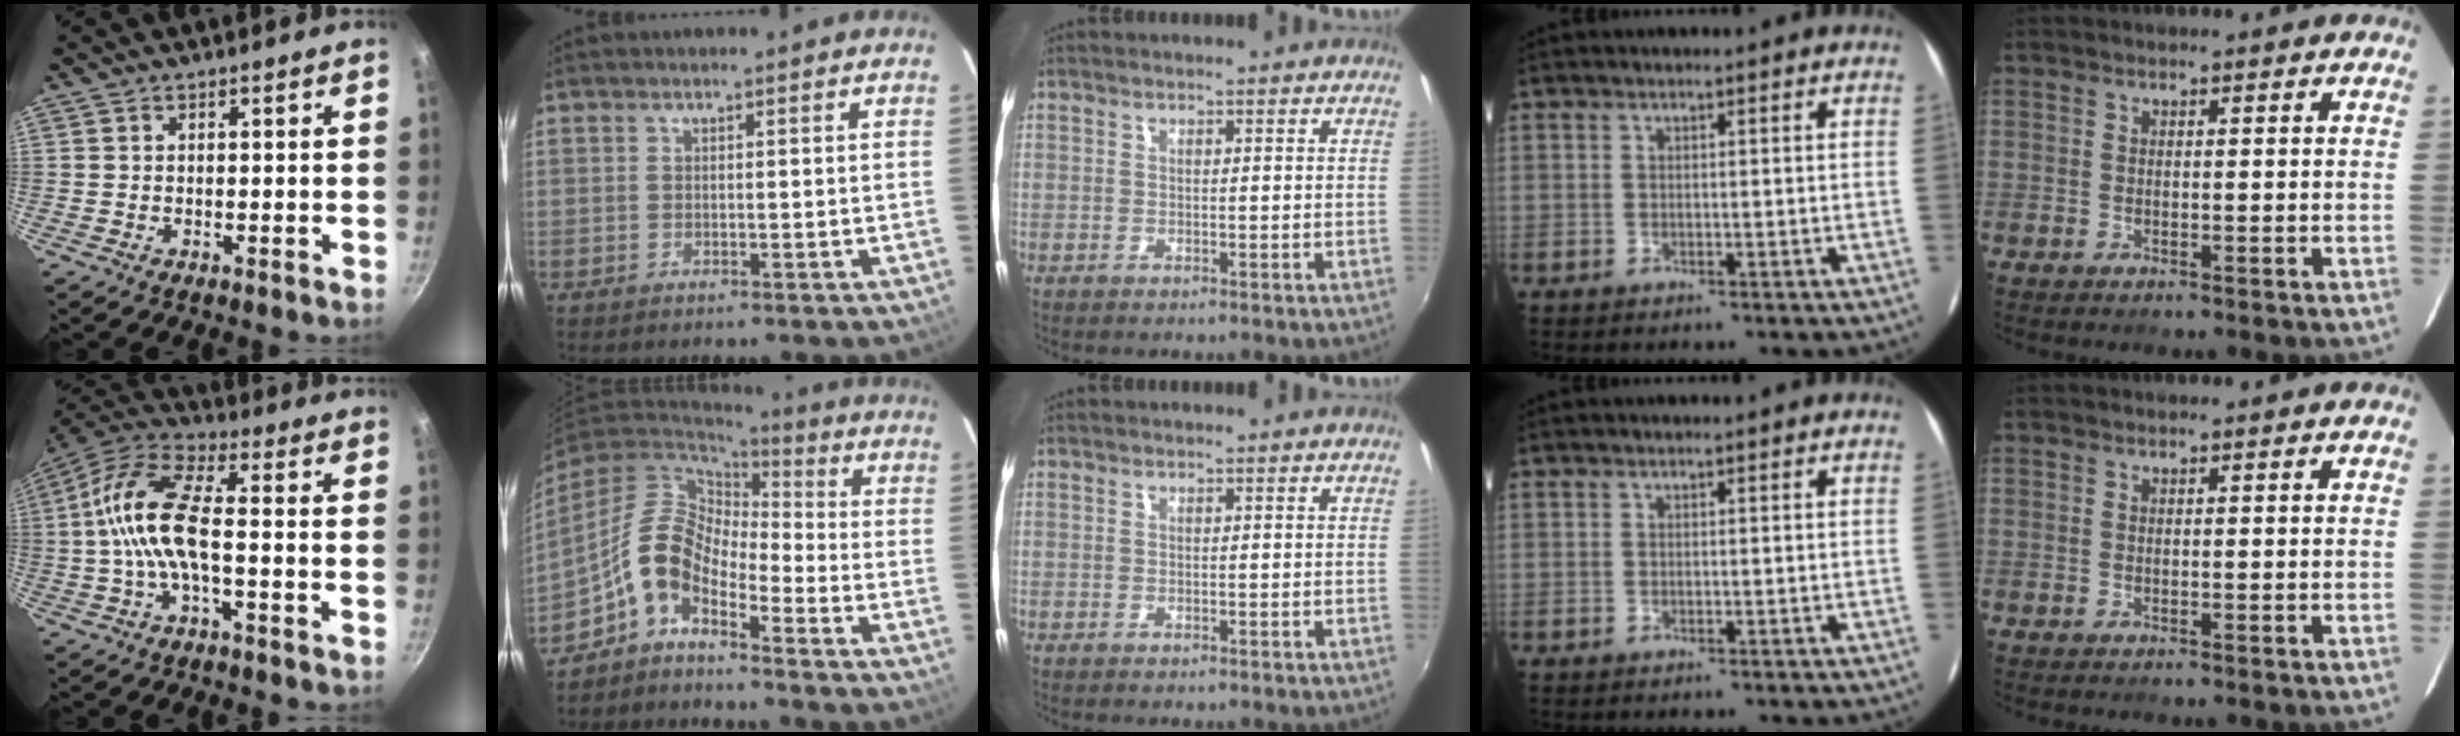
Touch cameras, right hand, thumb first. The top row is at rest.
{"thumb": {"total": 12.2, "force": [-1.8, 4.7, 11.1], "torque": [-0.228, 0.038, -0.050]}, "index": {"total": 8.8, "force": [-4.7, 4.5, 5.9], "torque": [-0.119, 0.018, -0.106]}}